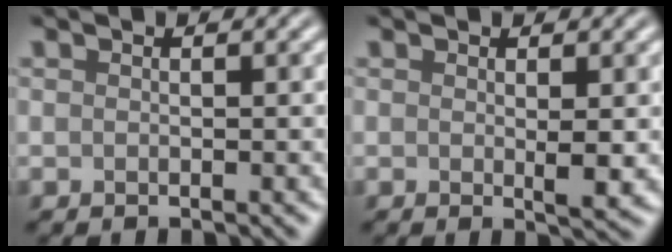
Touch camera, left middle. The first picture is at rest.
{"total": 1.5, "force": [0.2, 0.2, 1.5], "torque": [-0.021, -0.006, 0.001]}